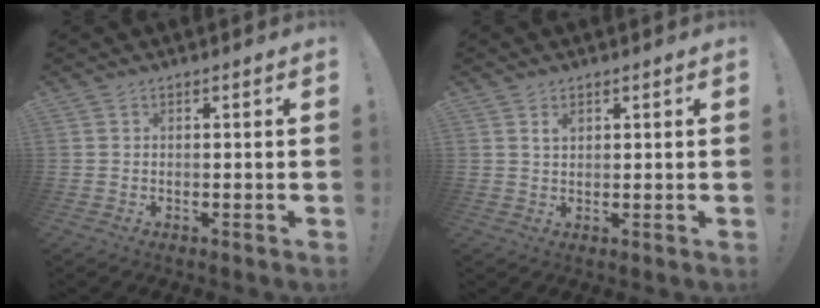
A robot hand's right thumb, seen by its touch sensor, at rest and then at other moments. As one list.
[{"total": 1.9, "force": [1.2, 1.1, 1.1], "torque": [-0.008, -0.004, 0.018]}]